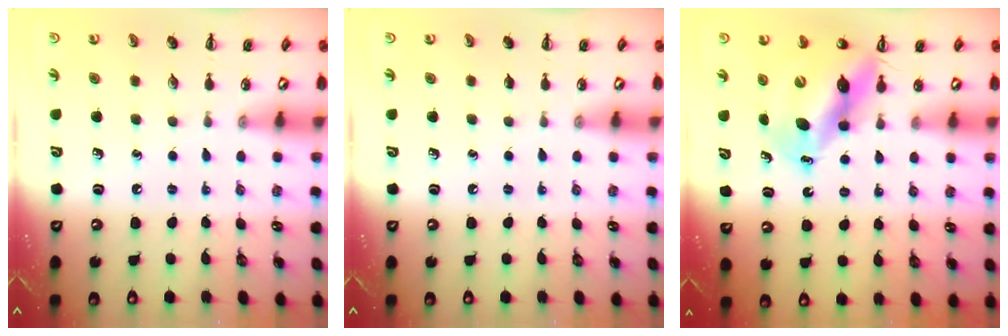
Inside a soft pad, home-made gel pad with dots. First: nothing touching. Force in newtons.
{"total": 0.0}
{"total": 11.1, "press": 10.7, "slide": 3.0}